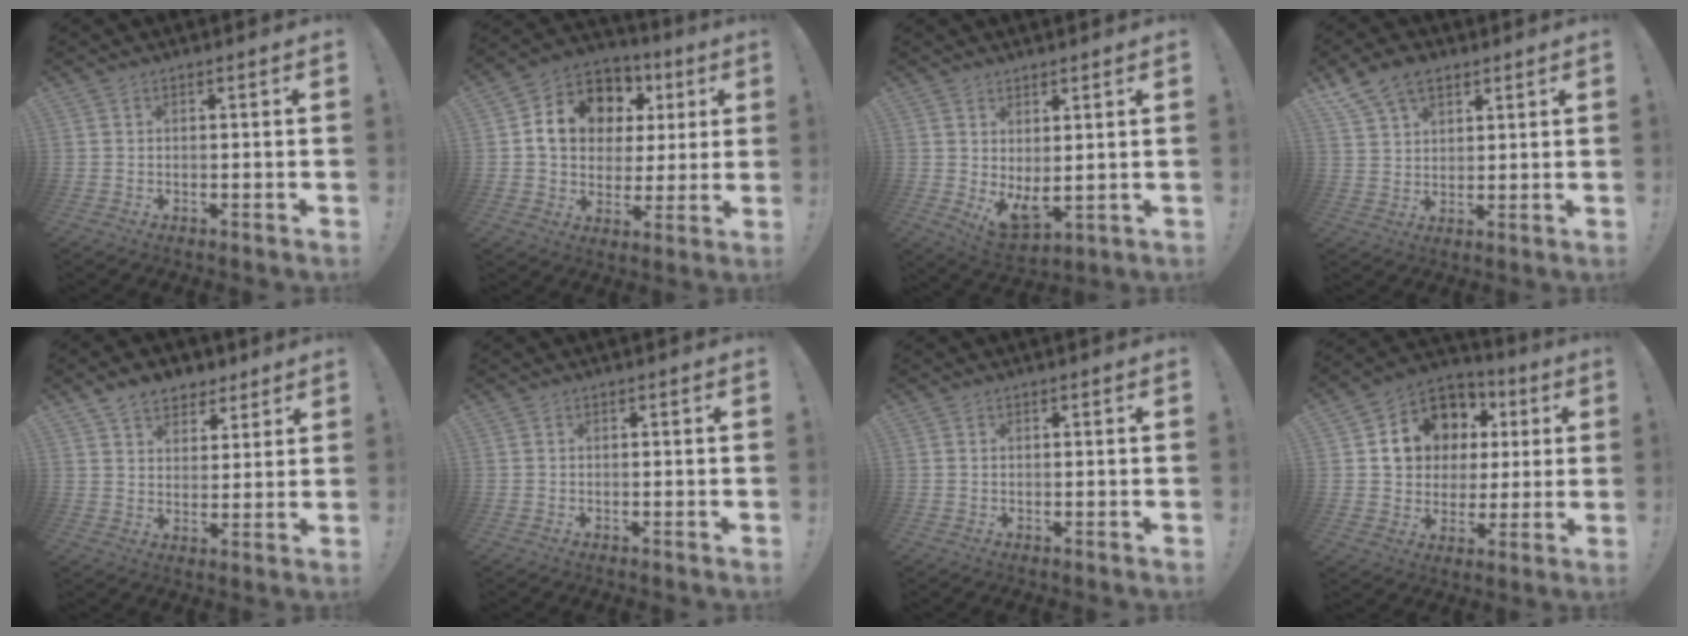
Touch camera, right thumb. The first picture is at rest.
{"total": 14.3, "force": [4.7, 11.3, 7.4], "torque": [-0.107, -0.019, 0.098]}
{"total": 5.4, "force": [2.5, 2.6, 4.1], "torque": [-0.049, -0.040, 0.054]}
{"total": 9.5, "force": [6.3, 5.8, 4.2], "torque": [-0.083, -0.021, 0.125]}
{"total": 8.7, "force": [6.1, 5.7, 2.5], "torque": [-0.042, -0.032, 0.119]}
{"total": 0.0}
{"total": 0.0}
{"total": 14.9, "force": [5.4, 12.3, 6.4], "torque": [-0.095, -0.026, 0.118]}